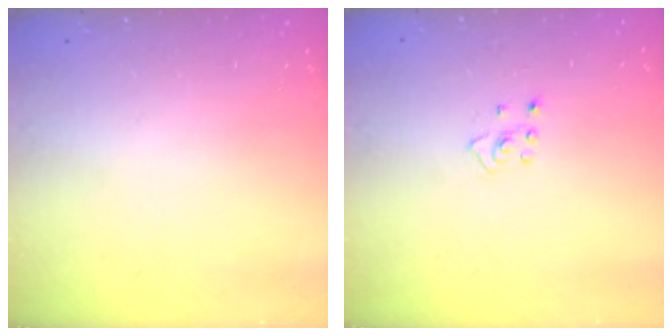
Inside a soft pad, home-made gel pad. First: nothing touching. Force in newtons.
{"total": 2.4, "press": 2.4, "slide": 0.5}